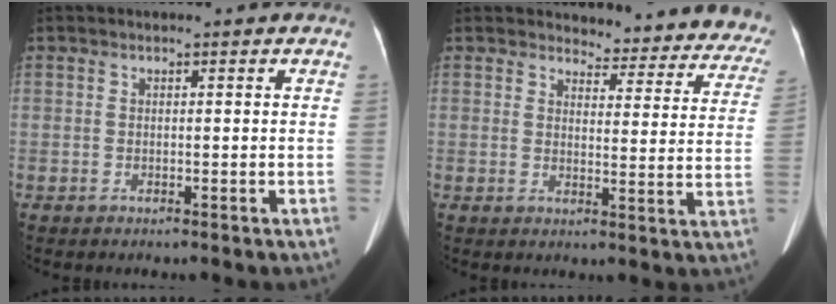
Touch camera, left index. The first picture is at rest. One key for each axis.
{"total": 16.0, "fx": 15.2, "fy": 4.2, "fz": 2.0, "tx": 0.023, "ty": -0.072, "tz": 0.138}